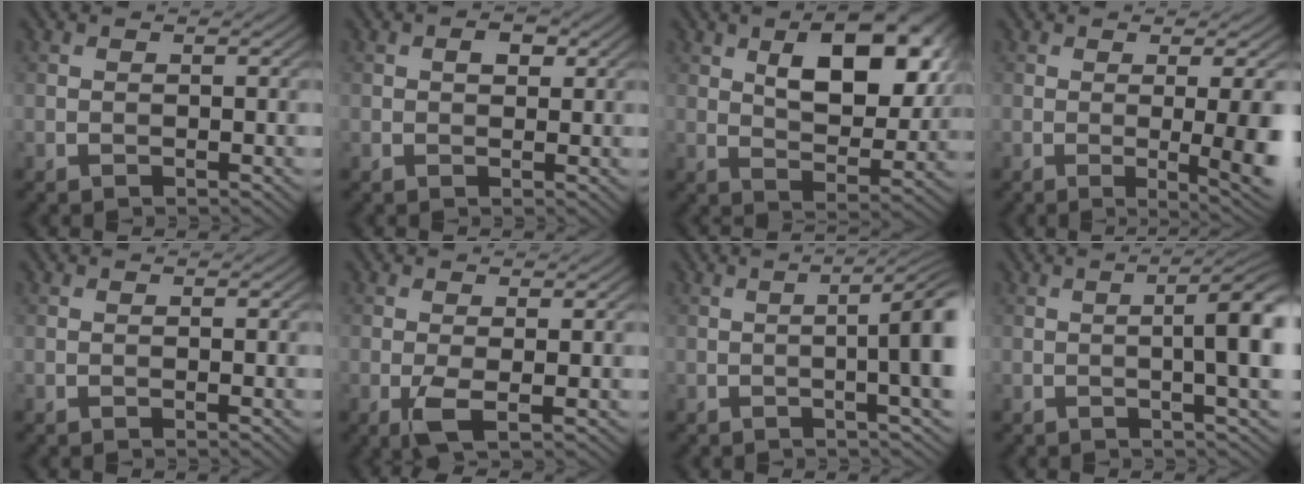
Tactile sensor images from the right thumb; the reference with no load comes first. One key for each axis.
{"total": 1.8, "fx": 0.6, "fy": 1.1, "fz": 1.3, "tx": -0.019, "ty": 0.001, "tz": 0.006}
{"total": 12.5, "fx": 4.6, "fy": 6.3, "fz": 9.7, "tx": -0.140, "ty": -0.001, "tz": 0.076}
{"total": 7.8, "fx": -0.5, "fy": 1.7, "fz": 7.6, "tx": -0.098, "ty": -0.005, "tz": -0.001}
{"total": 0.0}
{"total": 3.0, "fx": -0.5, "fy": 0.8, "fz": 2.9, "tx": -0.068, "ty": -0.004, "tz": -0.014}
{"total": 8.1, "fx": -0.2, "fy": 1.6, "fz": 8.0, "tx": -0.102, "ty": 0.007, "tz": -0.005}
{"total": 7.0, "fx": 0.2, "fy": 1.3, "fz": 6.8, "tx": -0.097, "ty": 0.009, "tz": 0.005}